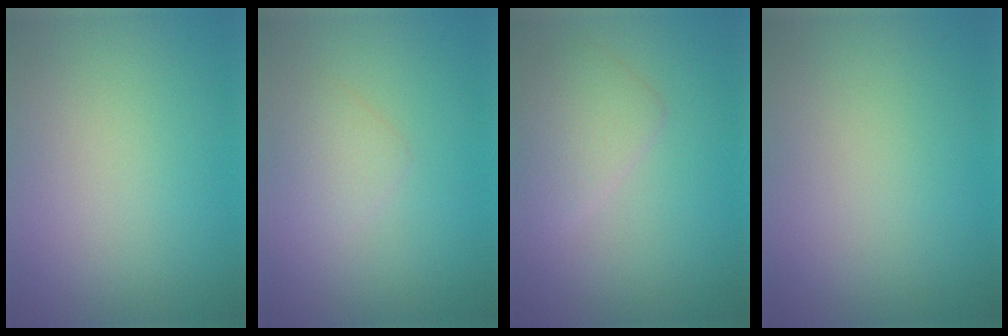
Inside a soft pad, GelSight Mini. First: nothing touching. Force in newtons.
{"total": 1.6, "press": 1.6, "slide": 0.1}
{"total": 2.8, "press": 2.8, "slide": 0.2}
{"total": 0.0}